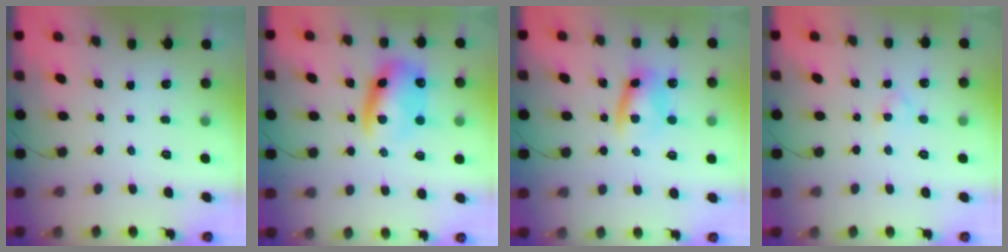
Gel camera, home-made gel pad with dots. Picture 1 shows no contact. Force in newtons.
{"total": 12.7, "press": 12.4, "slide": 2.8}
{"total": 10.5, "press": 10.3, "slide": 2.0}
{"total": 3.0, "press": 2.7, "slide": 1.2}